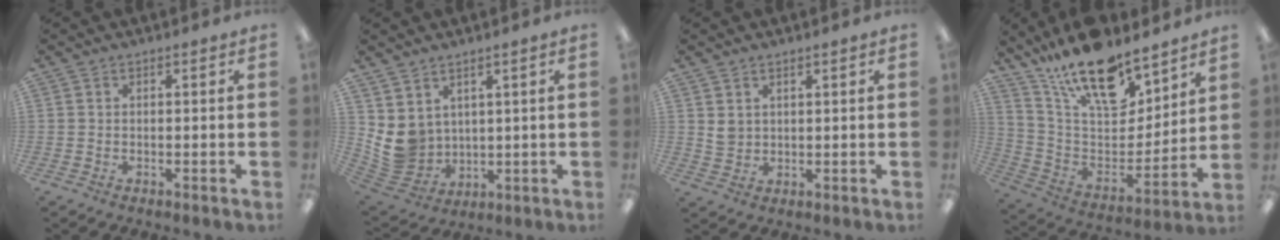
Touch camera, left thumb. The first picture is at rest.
{"total": 7.7, "force": [3.4, 6.7, 2.0], "torque": [-0.073, -0.031, 0.074]}
{"total": 2.9, "force": [1.8, 2.1, 0.7], "torque": [-0.009, -0.003, 0.033]}
{"total": 20.8, "force": [15.0, 8.7, 11.4], "torque": [-0.195, -0.102, 0.267]}